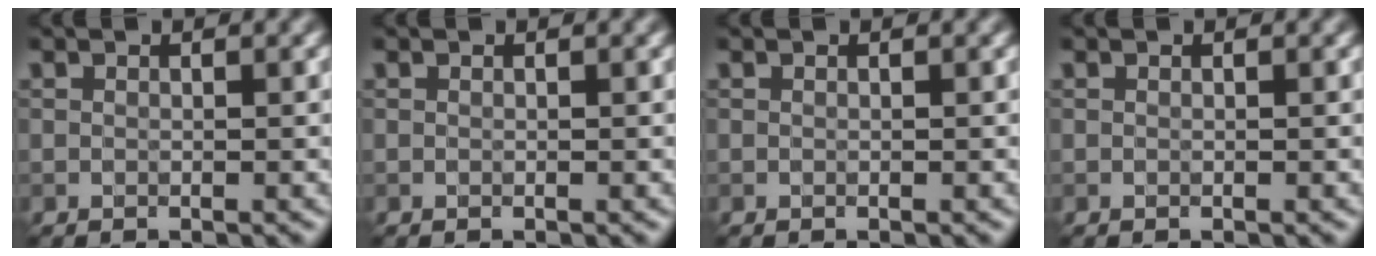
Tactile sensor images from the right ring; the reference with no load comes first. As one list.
[{"total": 0.0}, {"total": 0.0}, {"total": 0.0}]